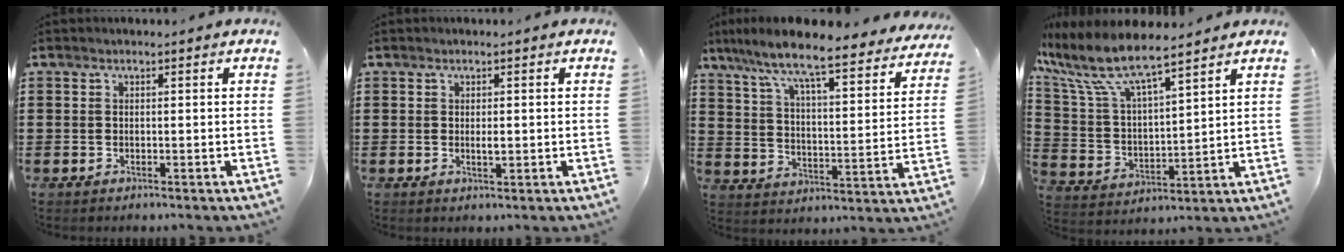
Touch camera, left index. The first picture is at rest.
{"total": 1.5, "force": [0.0, 0.4, 1.4], "torque": [-0.027, 0.000, 0.000]}
{"total": 8.2, "force": [7.3, -0.1, 3.7], "torque": [-0.105, -0.055, 0.118]}
{"total": 9.2, "force": [7.6, 1.6, 4.9], "torque": [-0.127, -0.039, 0.127]}